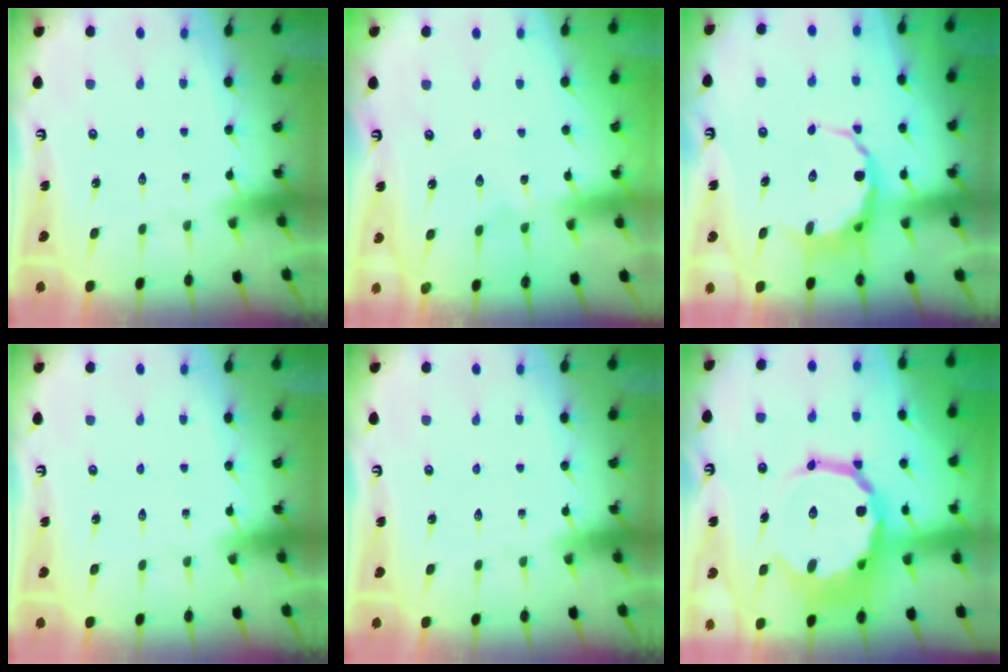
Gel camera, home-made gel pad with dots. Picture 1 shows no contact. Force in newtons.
{"total": 0.9, "press": 0.9, "slide": 0.1}
{"total": 8.2, "press": 8.0, "slide": 1.8}
{"total": 0.0}
{"total": 0.0}
{"total": 16.9, "press": 16.5, "slide": 3.9}